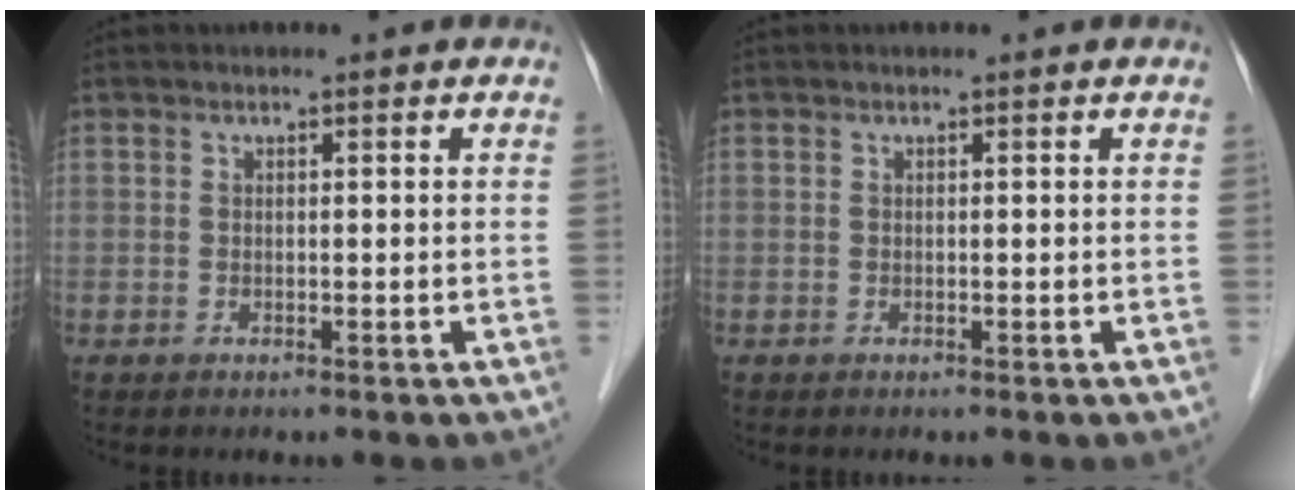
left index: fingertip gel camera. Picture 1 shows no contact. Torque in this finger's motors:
{"motor_torque": [0.08, 0.14, 0.01, 0.01]}